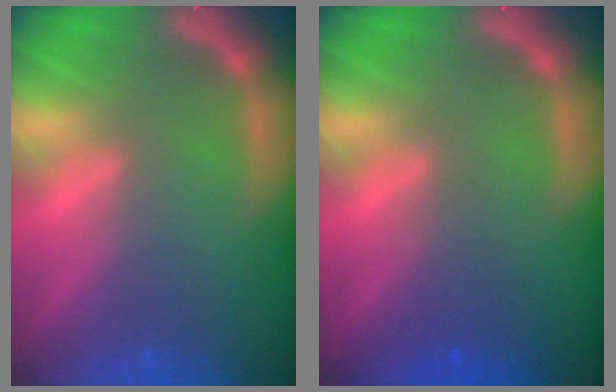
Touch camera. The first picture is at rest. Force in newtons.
{"total": 1.9}